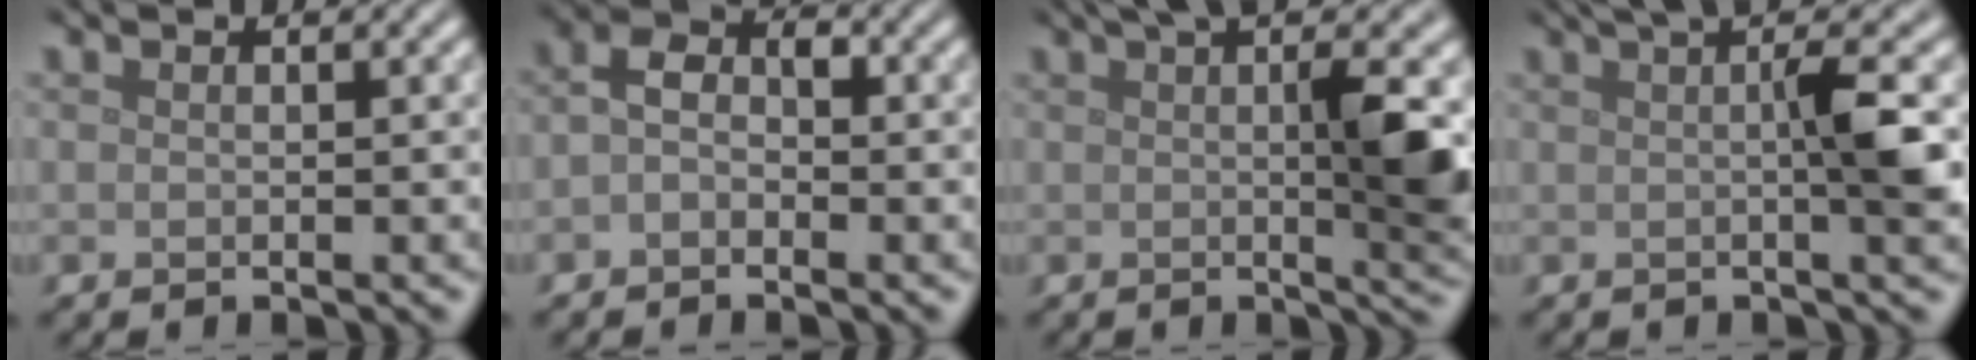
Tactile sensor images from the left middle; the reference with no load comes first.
{"total": 2.3, "force": [-0.7, 1.7, 1.4], "torque": [-0.030, 0.005, -0.023]}
{"total": 7.0, "force": [1.5, 1.3, 6.7], "torque": [-0.089, -0.003, 0.027]}
{"total": 5.3, "force": [1.0, 0.8, 5.1], "torque": [-0.070, 0.009, 0.015]}